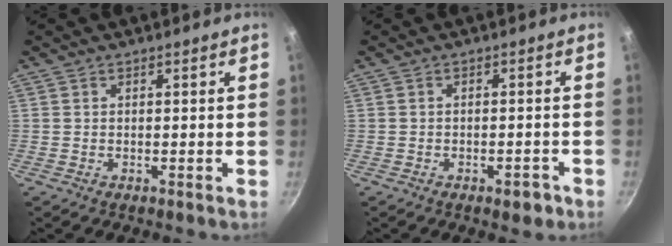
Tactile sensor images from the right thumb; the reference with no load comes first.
{"total": 3.3, "force": [-1.9, 1.6, 2.2], "torque": [-0.021, 0.017, -0.017]}